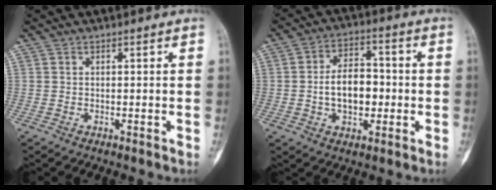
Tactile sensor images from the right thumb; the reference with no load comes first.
{"total": 10.3, "force": [-1.1, 6.5, 7.9], "torque": [-0.103, 0.022, -0.023]}